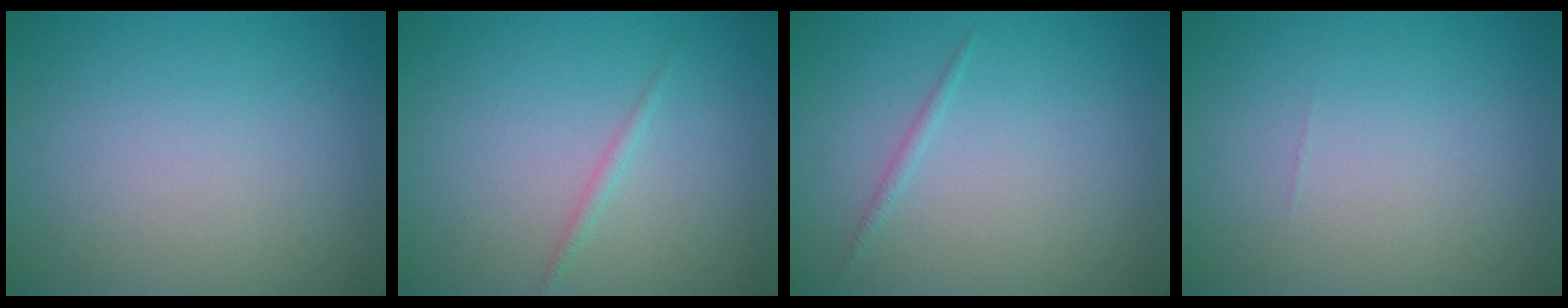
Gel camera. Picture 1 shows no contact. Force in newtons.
{"total": 0.8, "press": 0.8, "slide": 0.1}
{"total": 0.7, "press": 0.7, "slide": 0.0}
{"total": 0.0}